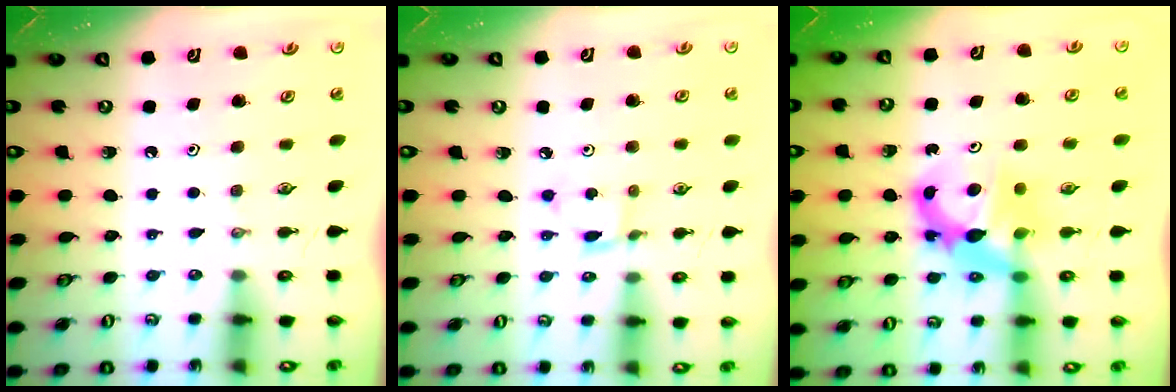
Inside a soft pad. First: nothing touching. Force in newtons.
{"total": 1.8, "press": 1.8, "slide": 0.3}
{"total": 7.5, "press": 7.5, "slide": 0.4}